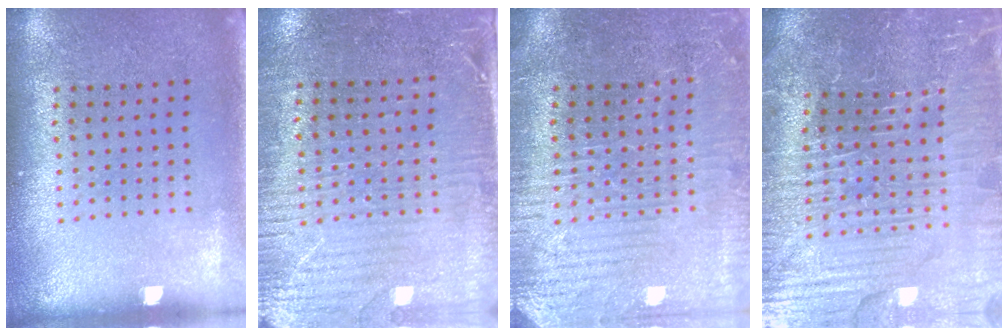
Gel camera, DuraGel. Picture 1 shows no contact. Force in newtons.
{"total": 3.4, "press": 2.9, "slide": 1.7}
{"total": 3.5, "press": 3.4, "slide": 0.9}
{"total": 4.6, "press": 4.6, "slide": 0.9}